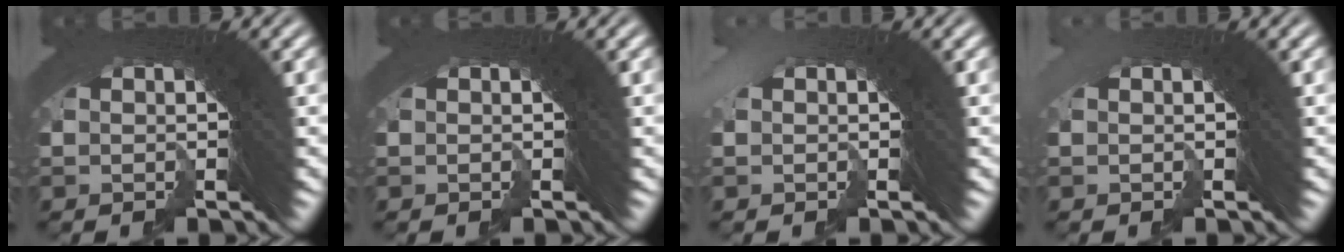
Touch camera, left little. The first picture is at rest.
{"total": 0.0}
{"total": 5.2, "force": [-1.1, -3.5, -3.7], "torque": [0.049, -0.012, -0.011]}
{"total": 4.3, "force": [-1.0, -2.8, -3.1], "torque": [0.048, -0.011, -0.010]}